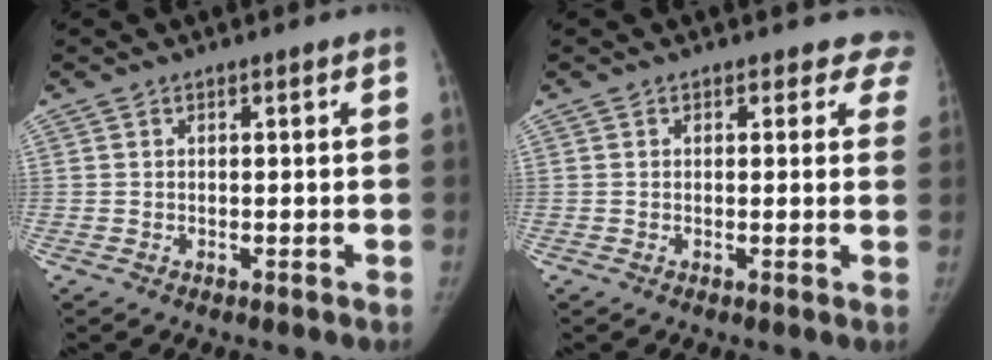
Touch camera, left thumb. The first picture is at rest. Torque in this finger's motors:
{"motor_torque": [-0.09, 0.04, -0.19, 0.10, 0.02]}